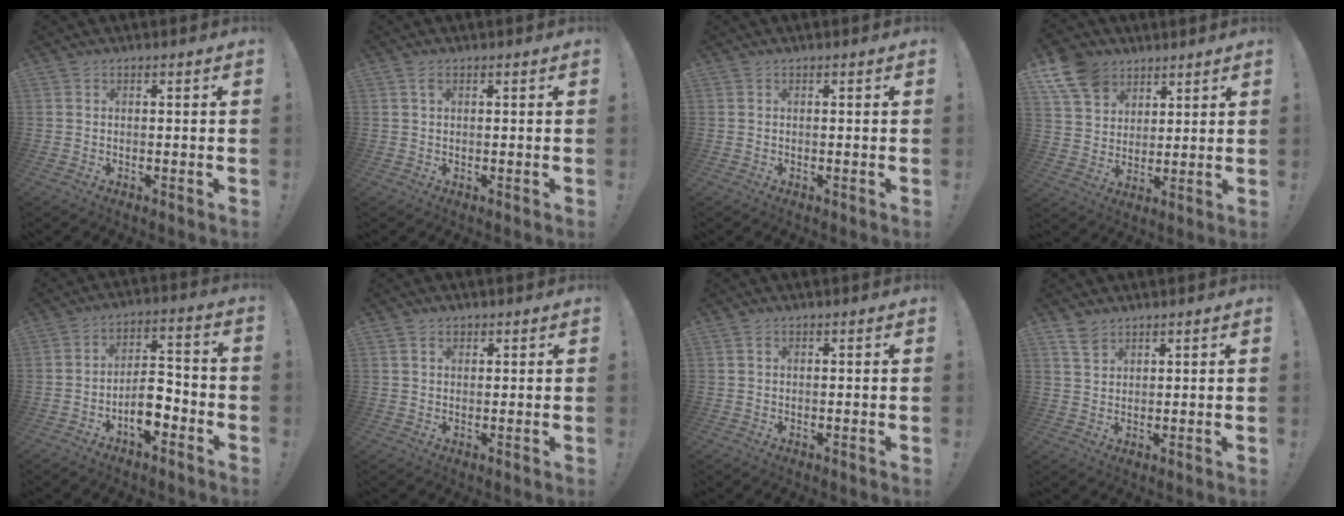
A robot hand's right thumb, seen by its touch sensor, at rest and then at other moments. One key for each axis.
{"total": 1.4, "fx": 0.6, "fy": 0.7, "fz": 1.1, "tx": -0.019, "ty": 0.001, "tz": 0.009}
{"total": 0.0}
{"total": 12.5, "fx": 7.5, "fy": 8.9, "fz": 4.5, "tx": -0.083, "ty": -0.041, "tz": 0.150}
{"total": 8.9, "fx": -4.9, "fy": 4.0, "fz": 6.3, "tx": -0.110, "ty": 0.022, "tz": -0.085}
{"total": 2.2, "fx": 1.1, "fy": 1.7, "fz": 1.0, "tx": -0.004, "ty": -0.004, "tz": 0.019}
{"total": 0.8, "fx": 0.4, "fy": 0.5, "fz": 0.6, "tx": -0.008, "ty": 0.000, "tz": 0.006}
{"total": 4.1, "fx": 3.2, "fy": 2.0, "fz": 1.7, "tx": -0.033, "ty": -0.014, "tz": 0.061}